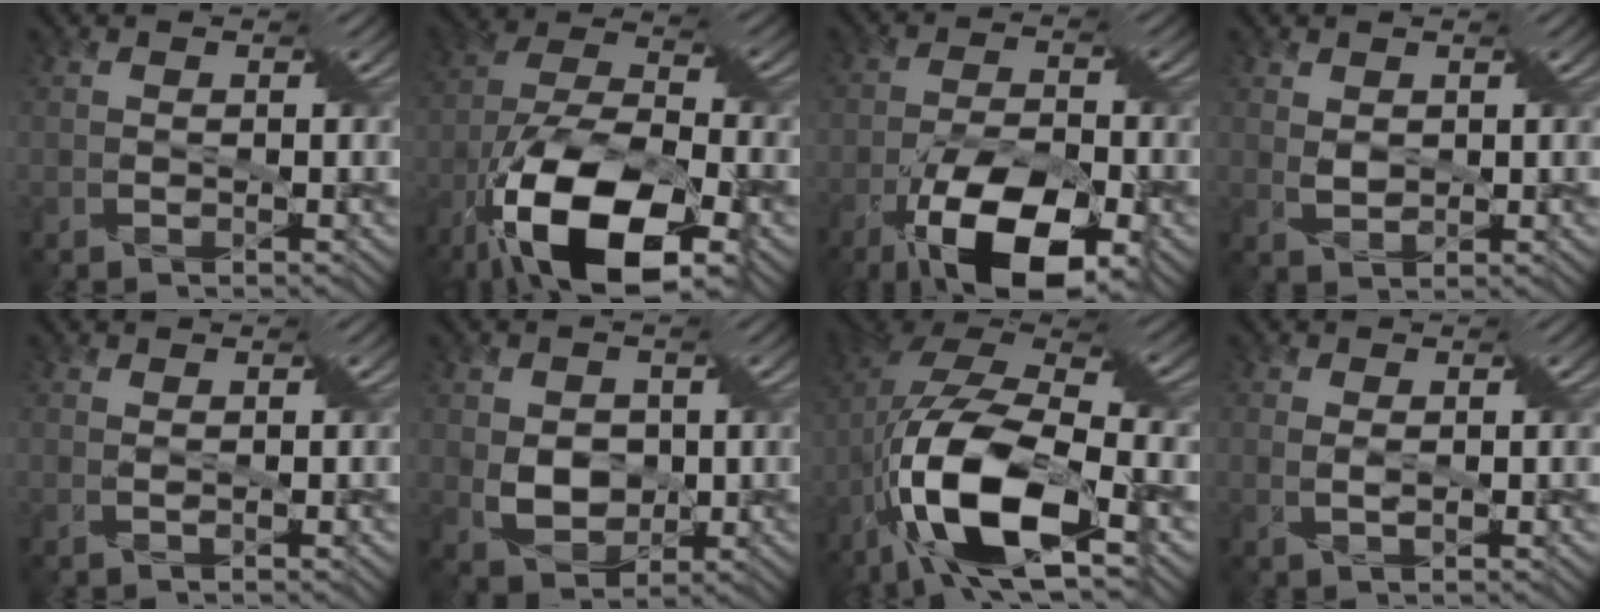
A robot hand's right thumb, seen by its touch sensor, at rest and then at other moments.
{"total": 17.6, "force": [-9.1, 7.3, 13.1], "torque": [-0.283, -0.027, -0.164]}
{"total": 13.4, "force": [-7.1, 5.1, 10.2], "torque": [-0.202, -0.024, -0.124]}
{"total": 1.9, "force": [1.0, 0.9, 1.4], "torque": [-0.047, -0.003, 0.021]}
{"total": 0.8, "force": [0.5, -0.4, 0.6], "torque": [-0.027, -0.002, 0.011]}
{"total": 4.9, "force": [0.4, 3.7, 3.2], "torque": [-0.090, -0.009, 0.004]}
{"total": 16.0, "force": [-5.9, 5.9, 13.6], "torque": [-0.296, -0.005, -0.115]}
{"total": 1.8, "force": [0.4, 0.6, 1.6], "torque": [-0.038, 0.000, 0.011]}